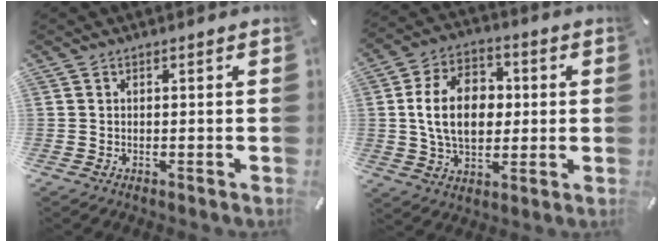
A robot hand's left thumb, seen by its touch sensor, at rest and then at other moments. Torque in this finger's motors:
{"motor_torque": [0.63, 0.57, 0.99, 0.48, 0.18]}